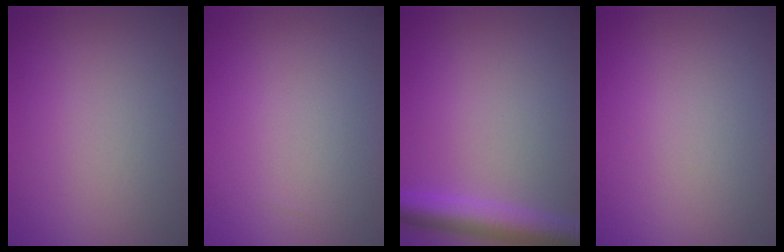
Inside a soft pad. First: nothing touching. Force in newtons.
{"total": 0.0}
{"total": 4.2, "press": 4.2, "slide": 0.2}
{"total": 0.0}